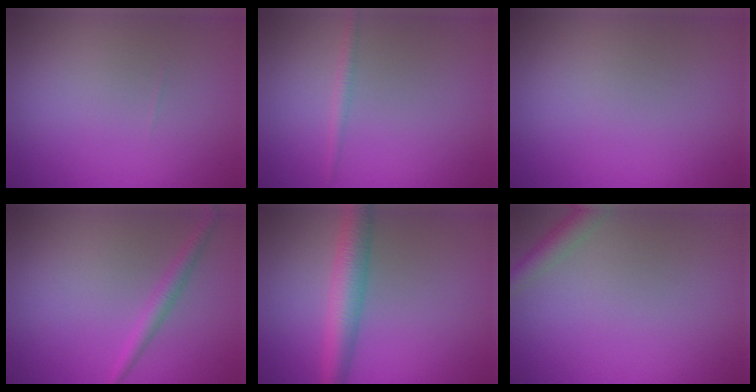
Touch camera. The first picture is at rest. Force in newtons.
{"total": 1.0, "press": 1.0, "slide": 0.1}
{"total": 0.0}
{"total": 1.8, "press": 1.8, "slide": 0.0}
{"total": 4.6, "press": 4.6, "slide": 0.2}
{"total": 2.3, "press": 2.3, "slide": 0.1}